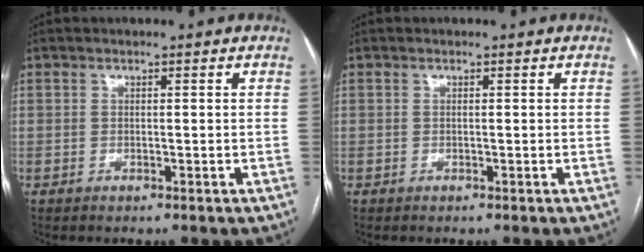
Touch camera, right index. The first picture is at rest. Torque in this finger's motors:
{"motor_torque": [0.03, 0.01, 0.00, 0.00]}